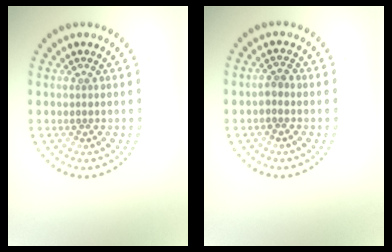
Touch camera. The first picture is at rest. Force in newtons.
{"total": 1.3, "press": 1.1, "slide": 0.6}